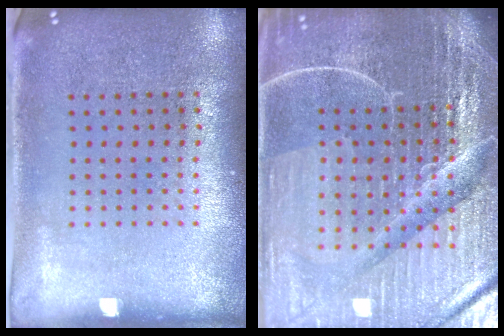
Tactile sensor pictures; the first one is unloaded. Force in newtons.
{"total": 7.1, "press": 6.2, "slide": 3.4}